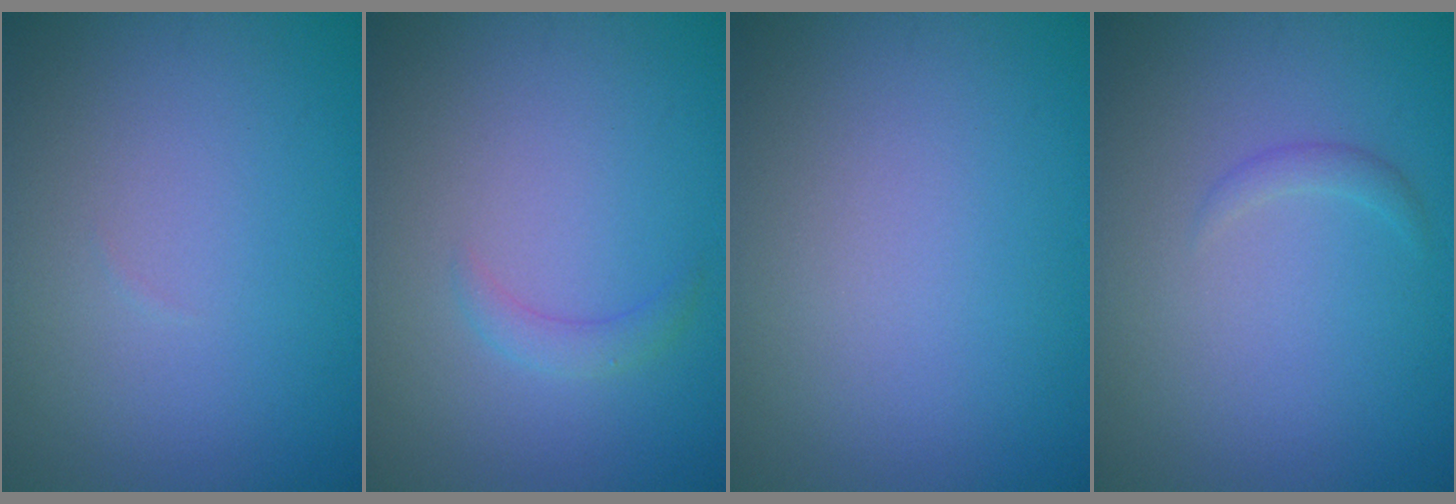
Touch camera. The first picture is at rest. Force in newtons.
{"total": 1.3, "press": 1.3, "slide": 0.0}
{"total": 0.0}
{"total": 0.9, "press": 0.9, "slide": 0.0}